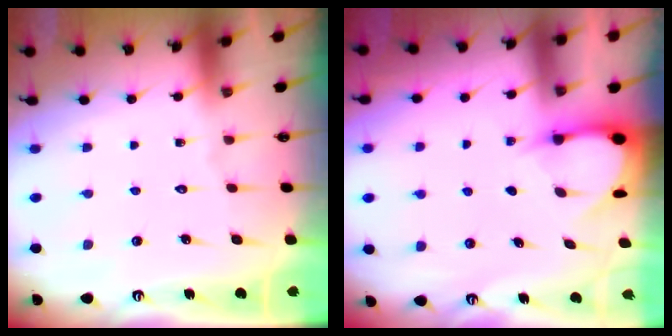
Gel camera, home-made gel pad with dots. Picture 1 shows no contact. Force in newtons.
{"total": 3.5, "press": 3.5, "slide": 0.3}